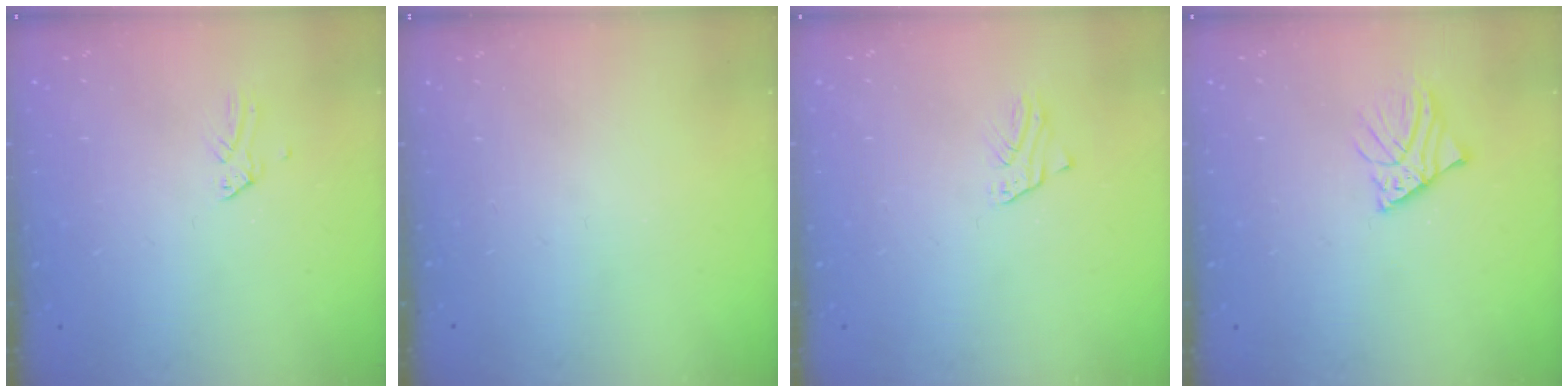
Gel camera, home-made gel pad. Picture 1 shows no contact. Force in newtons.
{"total": 0.0}
{"total": 1.4, "press": 1.4, "slide": 0.0}
{"total": 4.7, "press": 4.6, "slide": 0.6}